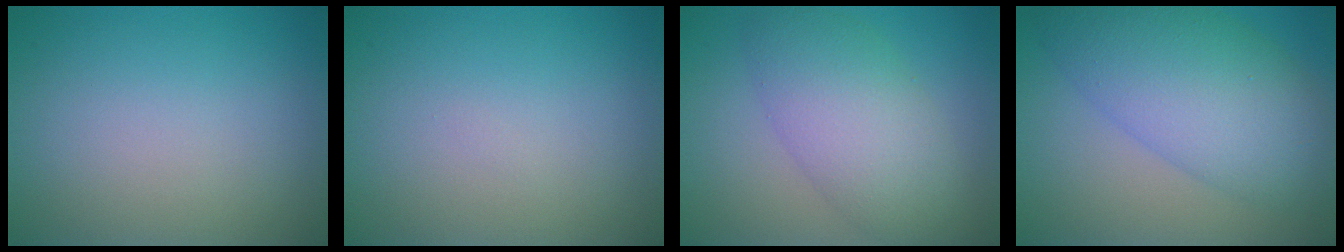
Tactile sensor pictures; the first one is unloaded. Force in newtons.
{"total": 0.0}
{"total": 6.6, "press": 6.6, "slide": 0.3}
{"total": 8.7, "press": 8.7, "slide": 0.2}